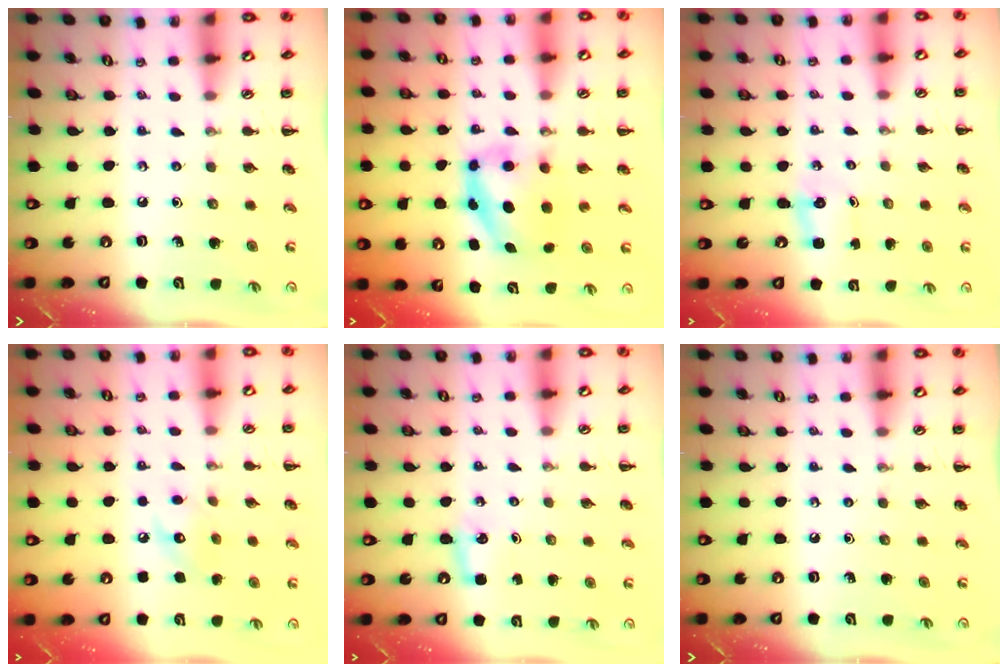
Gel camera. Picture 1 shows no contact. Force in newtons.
{"total": 6.2, "press": 6.1, "slide": 1.0}
{"total": 1.8, "press": 1.7, "slide": 0.6}
{"total": 7.6, "press": 7.5, "slide": 0.6}
{"total": 4.2, "press": 4.0, "slide": 1.3}
{"total": 0.0}